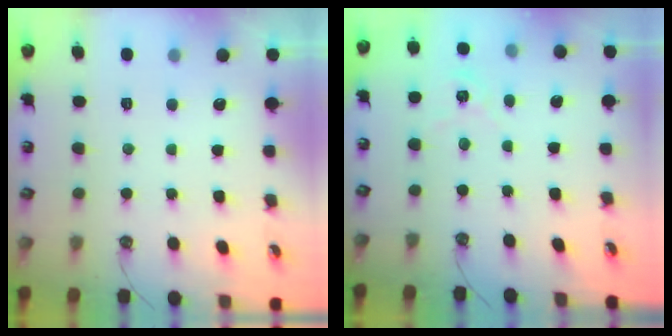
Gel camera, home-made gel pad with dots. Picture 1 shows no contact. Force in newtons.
{"total": 3.4, "press": 3.4, "slide": 0.1}